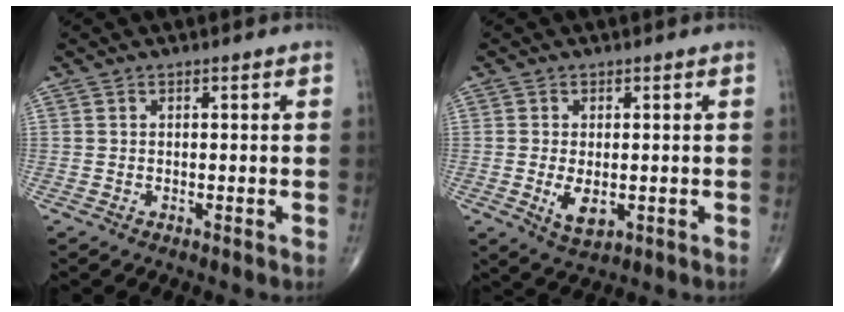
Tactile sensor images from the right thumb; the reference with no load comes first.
{"total": 4.6, "force": [-0.7, 2.5, 3.8], "torque": [-0.065, -0.009, -0.005]}